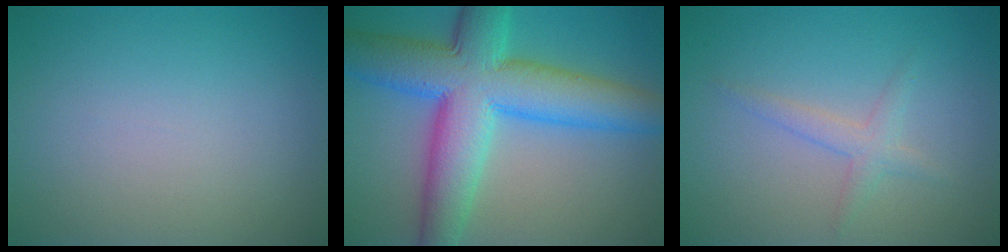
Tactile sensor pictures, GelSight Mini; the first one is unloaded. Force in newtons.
{"total": 11.5, "press": 11.5, "slide": 0.2}
{"total": 1.8, "press": 1.8, "slide": 0.0}